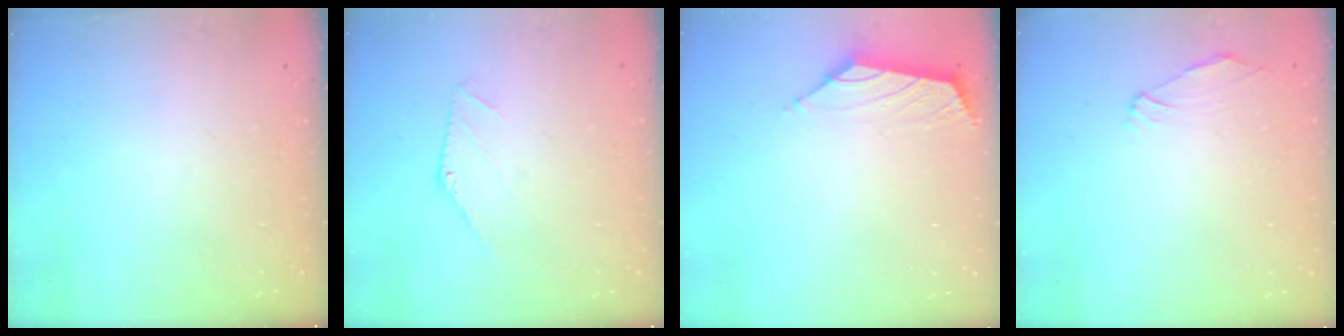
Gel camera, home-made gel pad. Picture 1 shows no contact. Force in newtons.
{"total": 0.0}
{"total": 1.6, "press": 1.4, "slide": 0.7}
{"total": 1.5, "press": 1.4, "slide": 0.5}